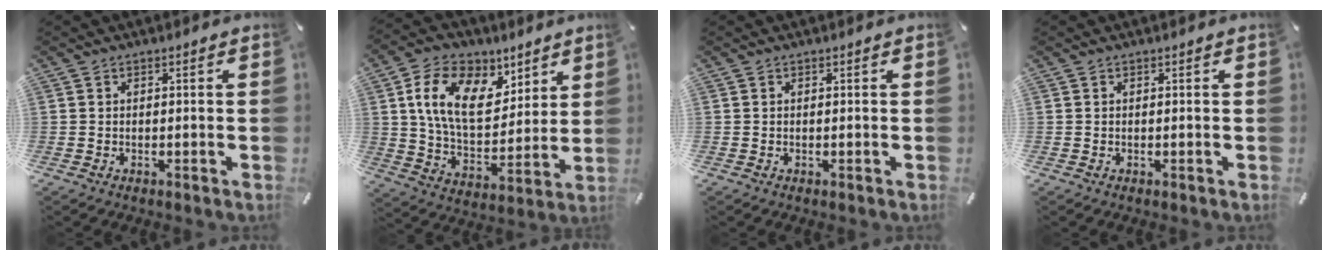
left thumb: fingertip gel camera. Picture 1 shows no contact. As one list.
[{"total": 16.8, "force": [7.6, 10.9, 10.2], "torque": [-0.190, -0.021, 0.140]}, {"total": 0.0}, {"total": 0.0}]